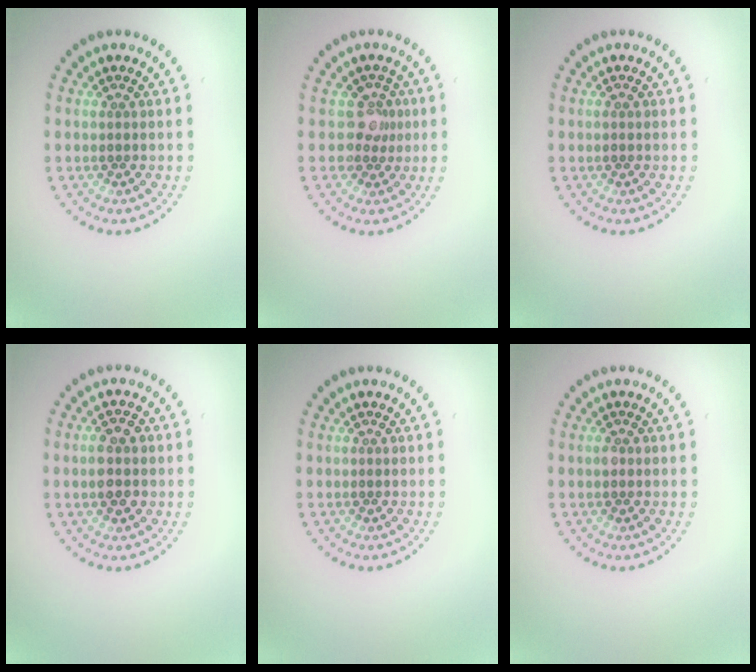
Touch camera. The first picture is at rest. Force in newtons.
{"total": 2.0, "press": 1.6, "slide": 1.2}
{"total": 0.6, "press": 0.6, "slide": 0.1}
{"total": 2.9, "press": 2.9, "slide": 0.1}
{"total": 0.0}
{"total": 0.8, "press": 0.8, "slide": 0.0}